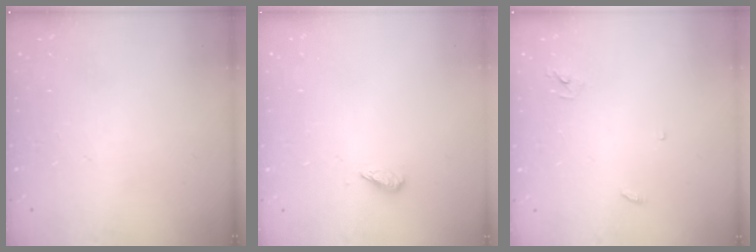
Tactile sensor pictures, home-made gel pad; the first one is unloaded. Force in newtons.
{"total": 3.0, "press": 2.9, "slide": 0.6}
{"total": 2.9, "press": 2.9, "slide": 0.2}